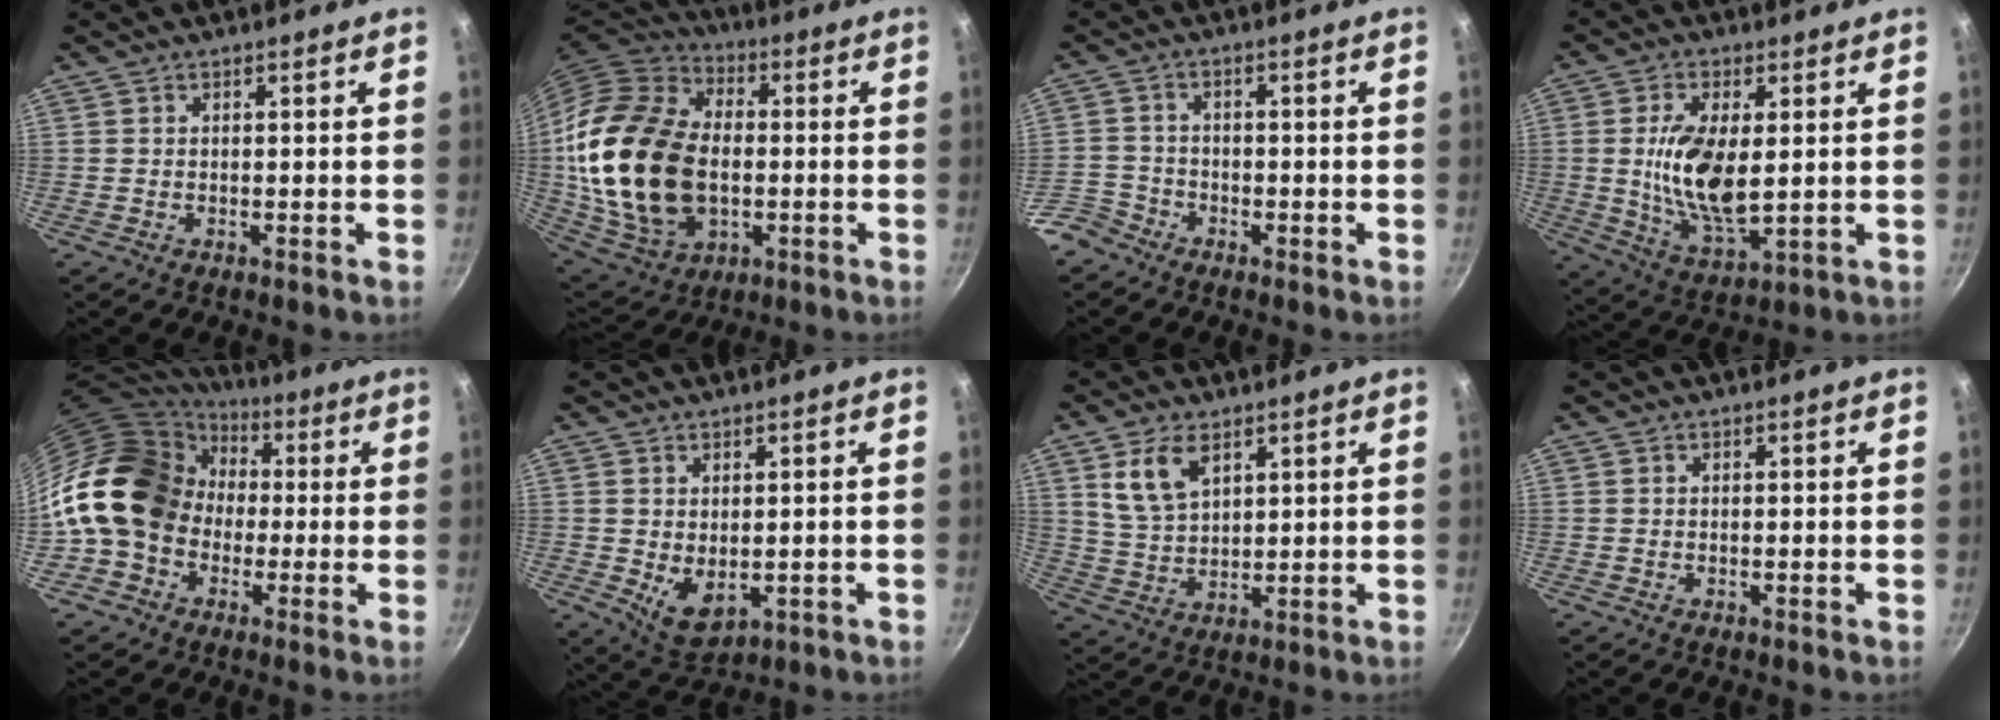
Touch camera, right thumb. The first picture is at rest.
{"total": 25.6, "force": [-1.2, 17.4, 18.7], "torque": [-0.358, 0.015, -0.011]}
{"total": 5.2, "force": [-3.8, 3.4, 0.9], "torque": [-0.006, 0.042, -0.077]}
{"total": 12.9, "force": [1.2, 6.1, 11.3], "torque": [-0.212, -0.013, 0.028]}
{"total": 17.2, "force": [0.8, 14.4, 9.4], "torque": [-0.142, 0.043, 0.006]}
{"total": 5.9, "force": [0.0, 3.8, 4.5], "torque": [-0.067, -0.019, 0.016]}
{"total": 11.1, "force": [5.1, 6.7, 7.2], "torque": [-0.119, -0.020, 0.106]}
{"total": 0.0}